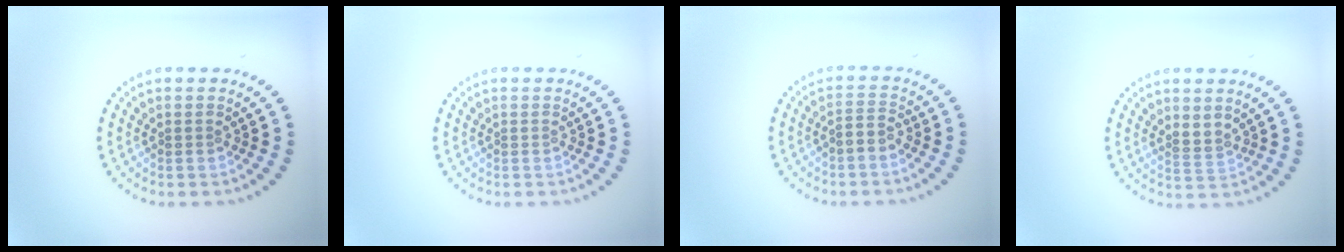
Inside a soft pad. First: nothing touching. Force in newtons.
{"total": 0.0}
{"total": 1.6, "press": 1.3, "slide": 1.0}
{"total": 1.8, "press": 1.2, "slide": 1.2}